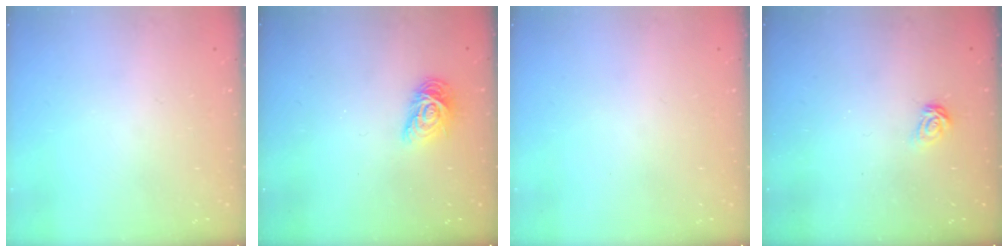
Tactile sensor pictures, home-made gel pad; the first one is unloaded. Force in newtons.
{"total": 9.7, "press": 9.7, "slide": 0.3}
{"total": 0.0}
{"total": 4.3, "press": 4.3, "slide": 0.3}